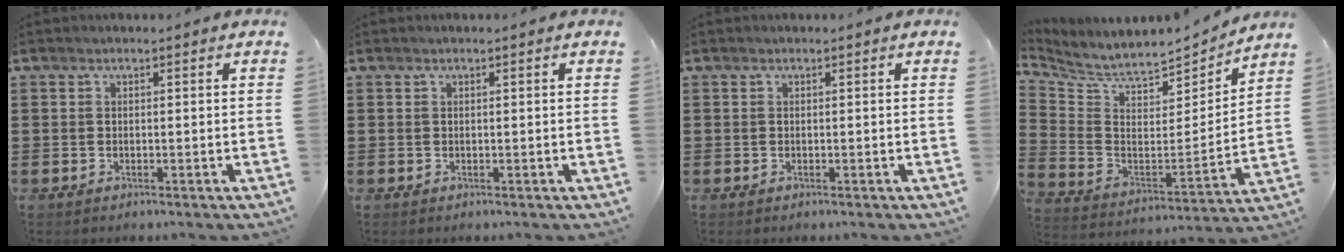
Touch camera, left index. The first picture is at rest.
{"total": 0.0}
{"total": 0.0}
{"total": 6.5, "force": [6.2, 1.0, 1.6], "torque": [-0.068, -0.056, 0.101]}